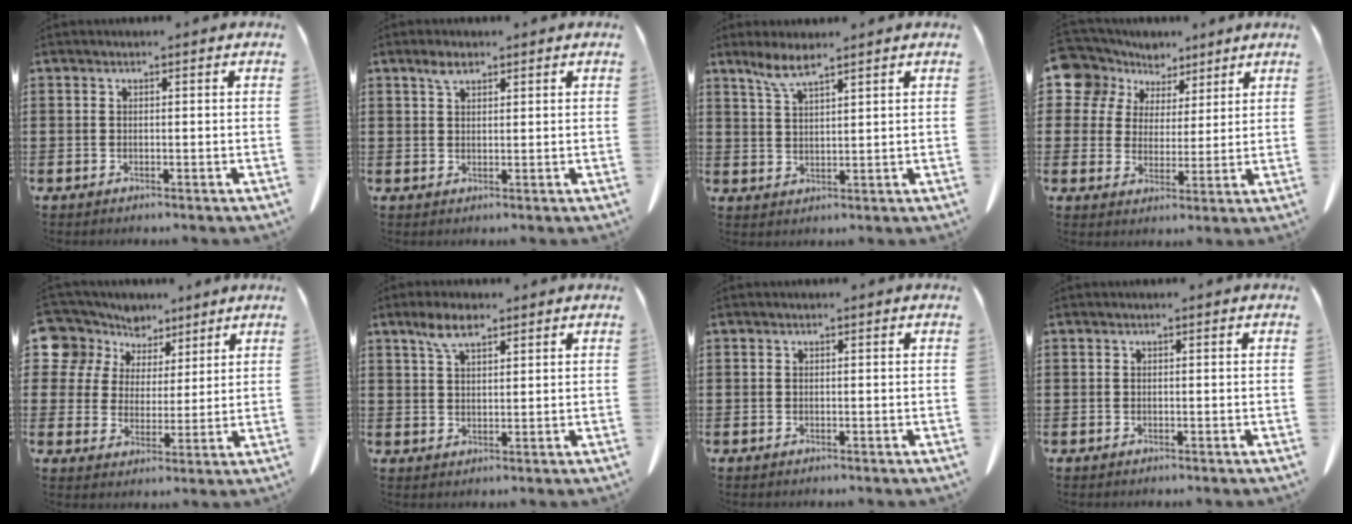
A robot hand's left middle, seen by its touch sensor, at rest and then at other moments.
{"total": 2.6, "force": [1.8, 1.0, 1.6], "torque": [-0.035, 0.003, 0.033]}
{"total": 4.6, "force": [3.3, 0.6, 3.1], "torque": [-0.071, -0.003, 0.061]}
{"total": 8.5, "force": [6.1, 5.7, 1.8], "torque": [-0.074, -0.015, 0.117]}
{"total": 8.0, "force": [5.9, 5.4, 0.9], "torque": [-0.068, -0.017, 0.114]}
{"total": 4.8, "force": [3.1, 1.7, 3.2], "torque": [-0.071, 0.004, 0.057]}
{"total": 0.0}
{"total": 0.0}